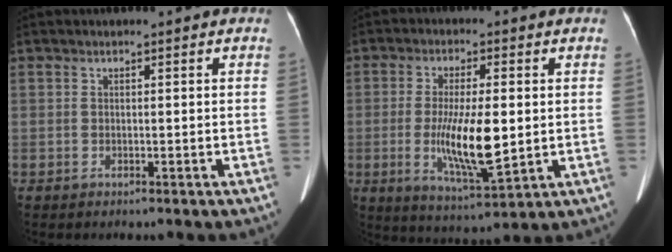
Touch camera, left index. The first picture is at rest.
{"total": 10.4, "force": [-0.7, 2.2, 10.2], "torque": [-0.193, -0.020, -0.009]}